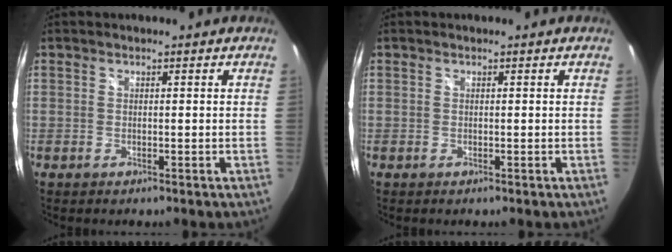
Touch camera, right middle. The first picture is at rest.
{"total": 0.0}